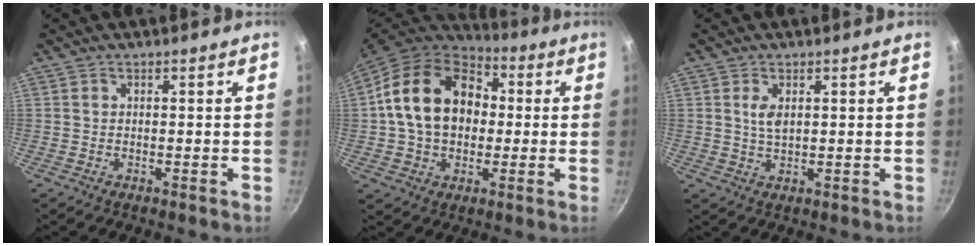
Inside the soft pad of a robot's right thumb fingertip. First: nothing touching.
{"total": 19.1, "force": [2.2, 14.3, 12.5], "torque": [-0.191, 0.030, 0.029]}
{"total": 2.9, "force": [0.9, 1.6, 2.3], "torque": [-0.040, -0.007, 0.018]}